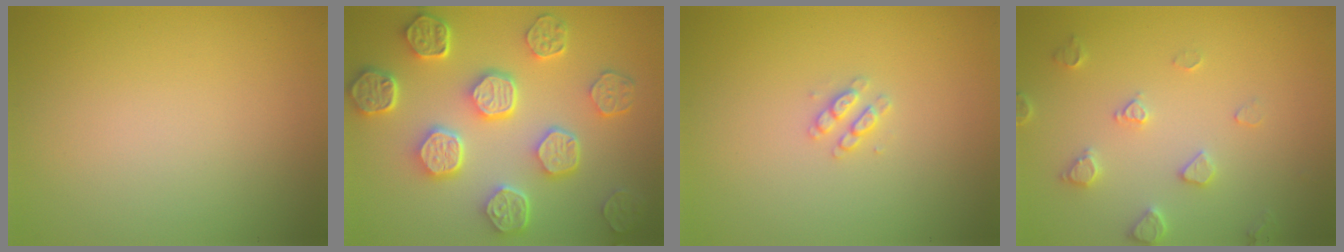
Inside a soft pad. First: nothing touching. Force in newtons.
{"total": 7.9, "press": 6.1, "slide": 5.0}
{"total": 1.4, "press": 1.3, "slide": 0.3}
{"total": 2.5, "press": 2.4, "slide": 0.5}